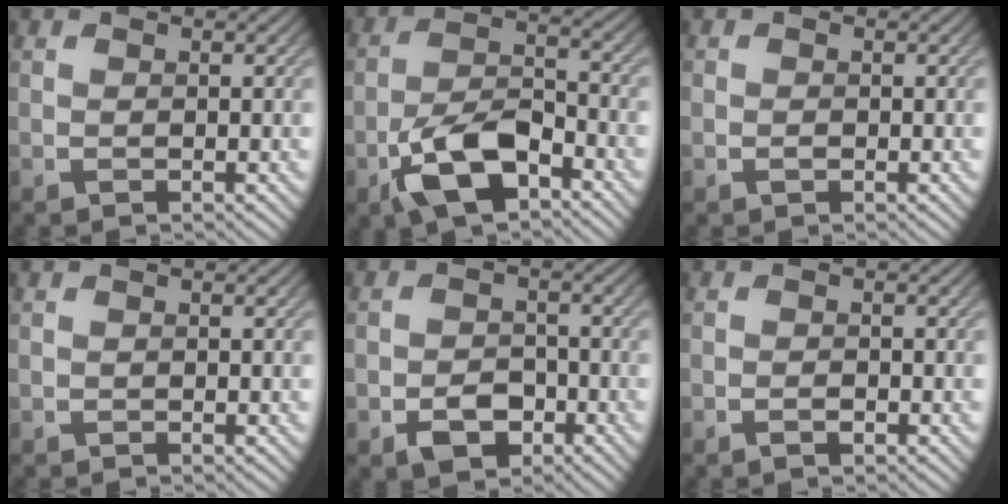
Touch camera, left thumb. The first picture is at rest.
{"total": 9.6, "force": [-5.3, 4.2, 6.8], "torque": [-0.130, 0.004, -0.110]}
{"total": 0.9, "force": [-0.3, 0.7, 0.4], "torque": [-0.006, -0.003, -0.009]}
{"total": 0.0}
{"total": 4.4, "force": [-2.3, 2.9, 2.4], "torque": [-0.039, -0.004, -0.045]}
{"total": 1.2, "force": [-0.7, 0.4, 0.8], "torque": [-0.014, 0.000, -0.014]}